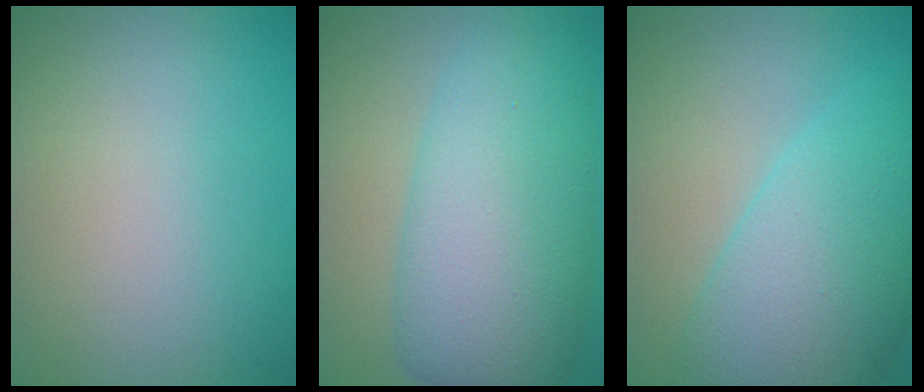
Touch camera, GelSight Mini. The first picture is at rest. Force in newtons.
{"total": 9.9, "press": 9.9, "slide": 0.3}
{"total": 9.7, "press": 9.7, "slide": 0.3}